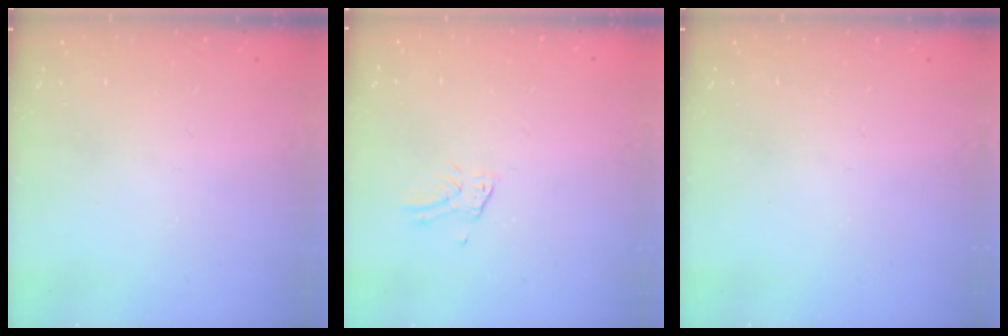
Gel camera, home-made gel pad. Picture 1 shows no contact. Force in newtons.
{"total": 2.4, "press": 2.4, "slide": 0.3}
{"total": 0.0}